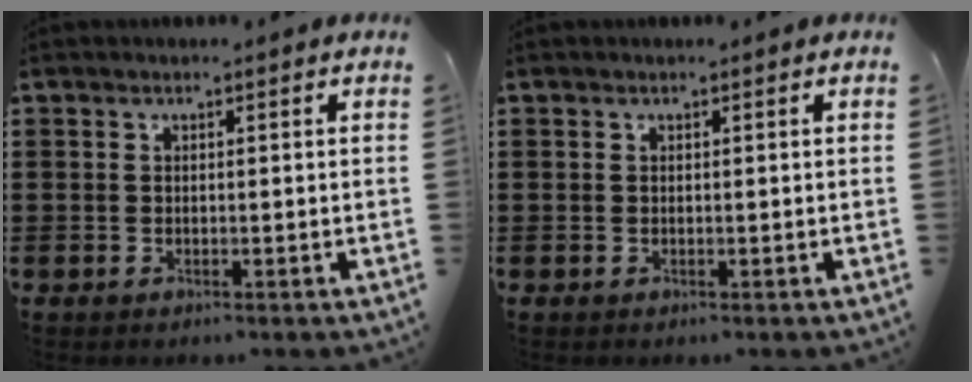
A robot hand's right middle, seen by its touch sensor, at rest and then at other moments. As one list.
[{"total": 0.0}]